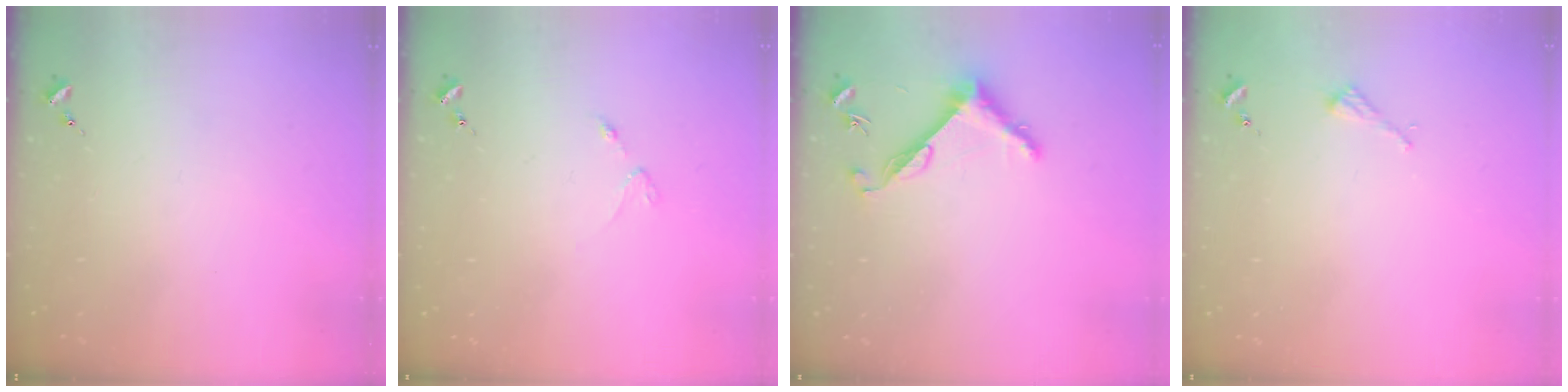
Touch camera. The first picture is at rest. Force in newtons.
{"total": 2.5, "press": 2.4, "slide": 0.4}
{"total": 7.5, "press": 7.5, "slide": 0.5}
{"total": 2.2, "press": 2.2, "slide": 0.2}